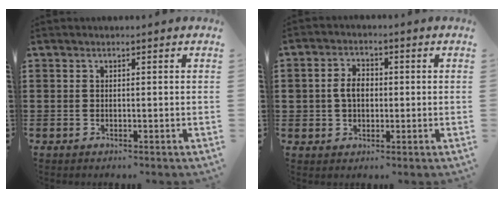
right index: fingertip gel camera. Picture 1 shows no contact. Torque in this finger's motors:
{"motor_torque": [0.14, 0.03, 0.15, 0.08]}